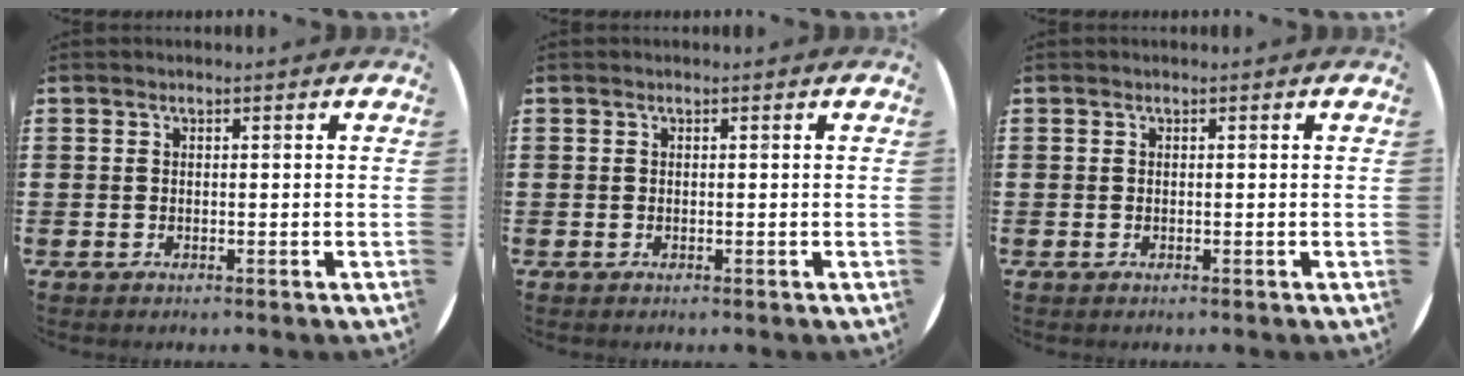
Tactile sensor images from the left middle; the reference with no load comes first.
{"total": 0.0}
{"total": 0.0}